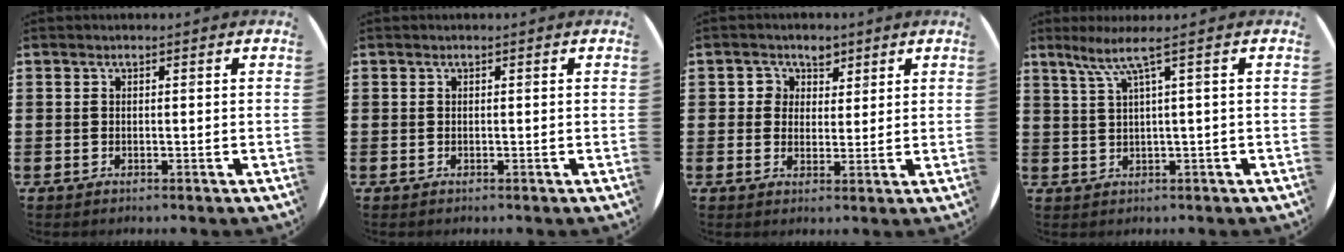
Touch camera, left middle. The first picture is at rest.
{"total": 0.0}
{"total": 3.1, "force": [1.7, 2.6, 0.3], "torque": [-0.009, 0.009, 0.028]}
{"total": 3.9, "force": [1.6, -0.4, 3.5], "torque": [-0.071, -0.001, 0.024]}